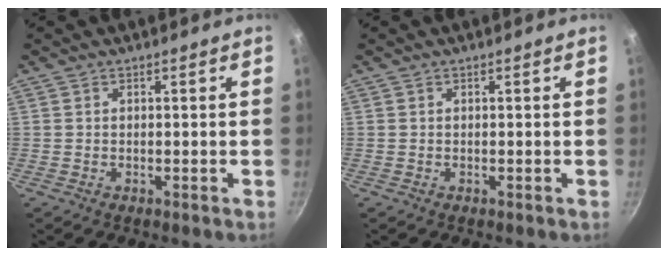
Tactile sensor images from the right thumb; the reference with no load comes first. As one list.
[{"total": 0.0}]